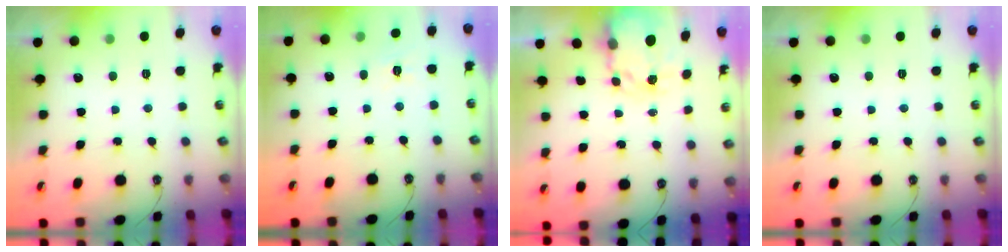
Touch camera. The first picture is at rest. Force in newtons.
{"total": 4.0, "press": 3.9, "slide": 0.6}
{"total": 3.9, "press": 3.9, "slide": 0.4}
{"total": 0.0}